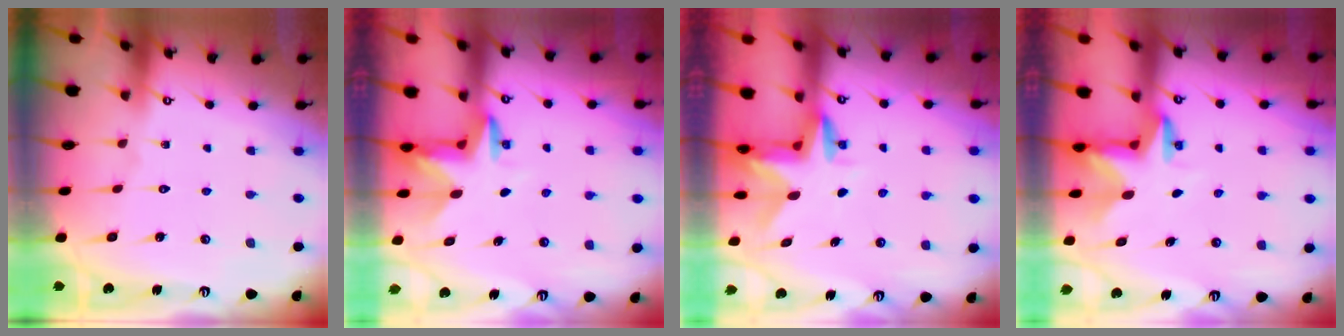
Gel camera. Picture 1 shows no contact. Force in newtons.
{"total": 3.6, "press": 3.6, "slide": 0.2}
{"total": 3.1, "press": 3.0, "slide": 0.4}
{"total": 2.7, "press": 2.7, "slide": 0.3}